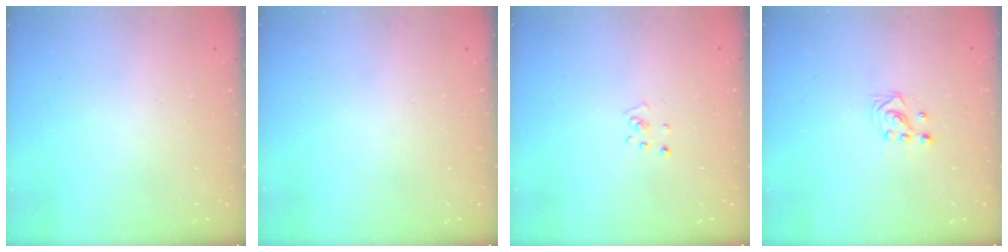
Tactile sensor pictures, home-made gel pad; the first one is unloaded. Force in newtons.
{"total": 0.0}
{"total": 2.2, "press": 2.2, "slide": 0.2}
{"total": 2.9, "press": 2.9, "slide": 0.3}